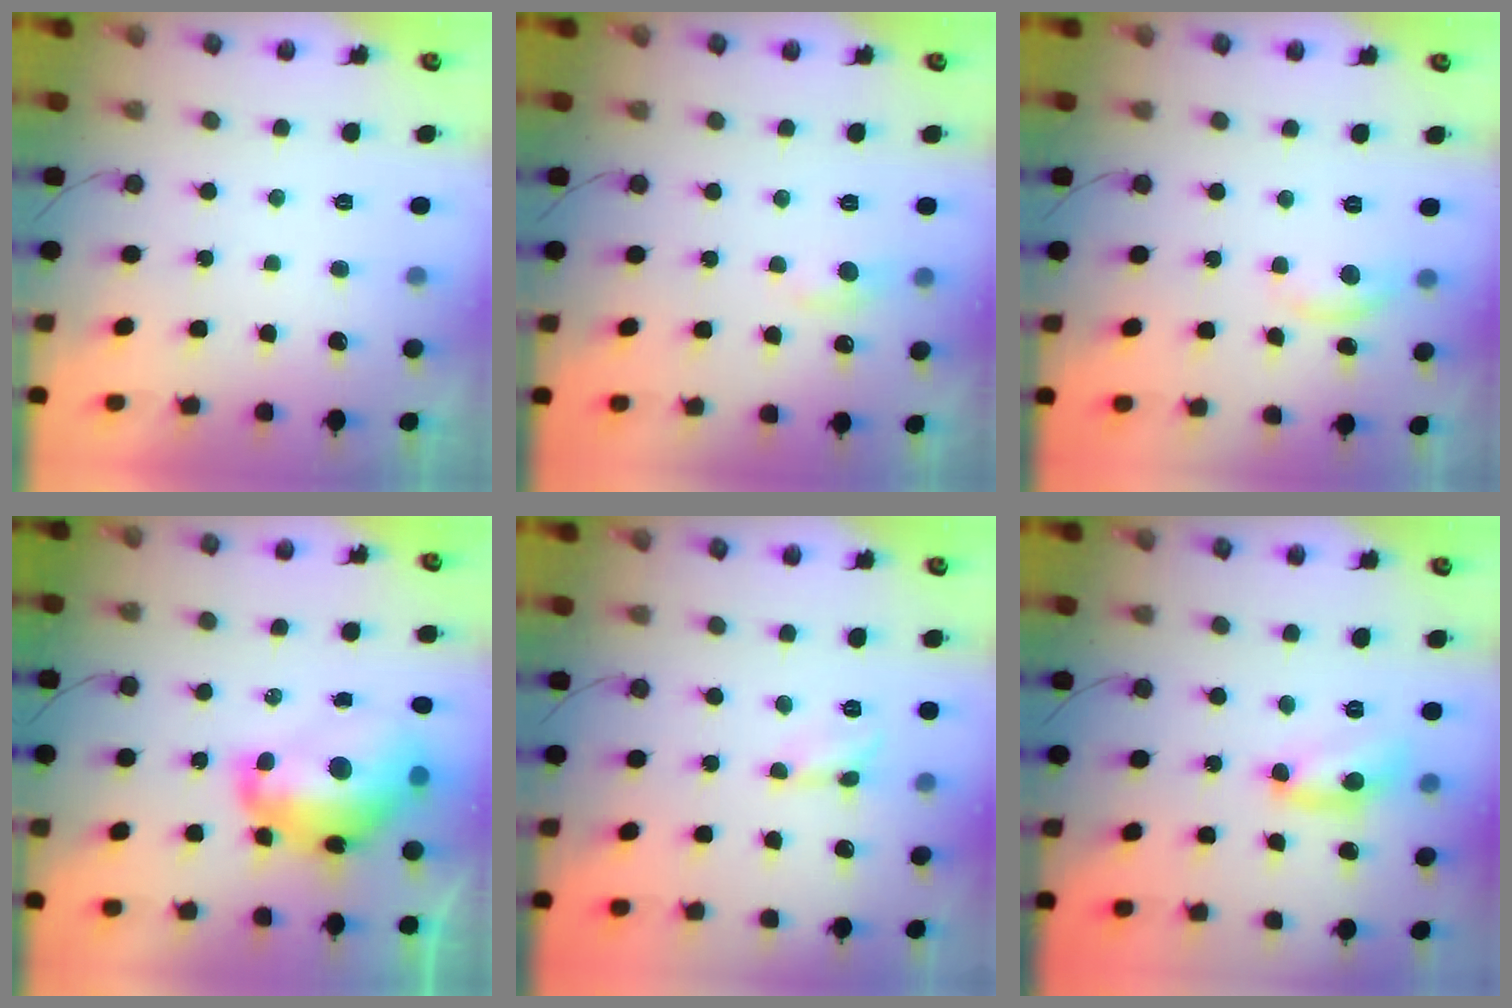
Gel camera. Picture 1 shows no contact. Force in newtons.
{"total": 6.7, "press": 6.7, "slide": 1.0}
{"total": 5.5, "press": 5.5, "slide": 0.3}
{"total": 15.9, "press": 15.9, "slide": 1.3}
{"total": 2.5, "press": 2.5, "slide": 0.3}
{"total": 10.7, "press": 10.6, "slide": 1.0}